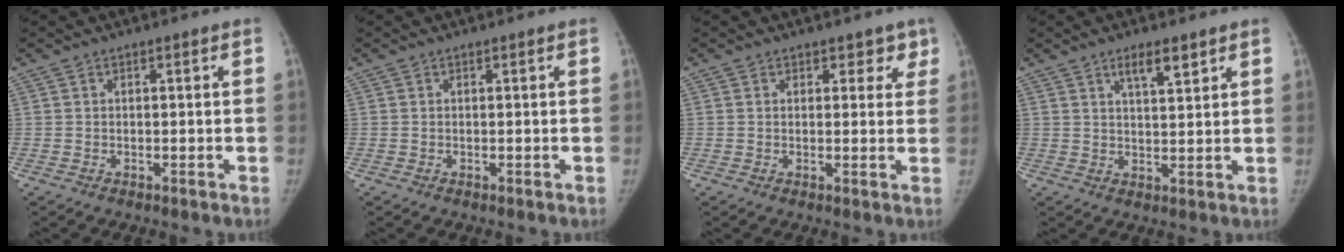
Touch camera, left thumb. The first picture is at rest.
{"total": 0.0}
{"total": 3.3, "force": [2.2, 2.2, 1.1], "torque": [0.031, -0.008, 0.022]}
{"total": 4.9, "force": [3.2, 1.3, 3.5], "torque": [-0.050, -0.021, 0.053]}